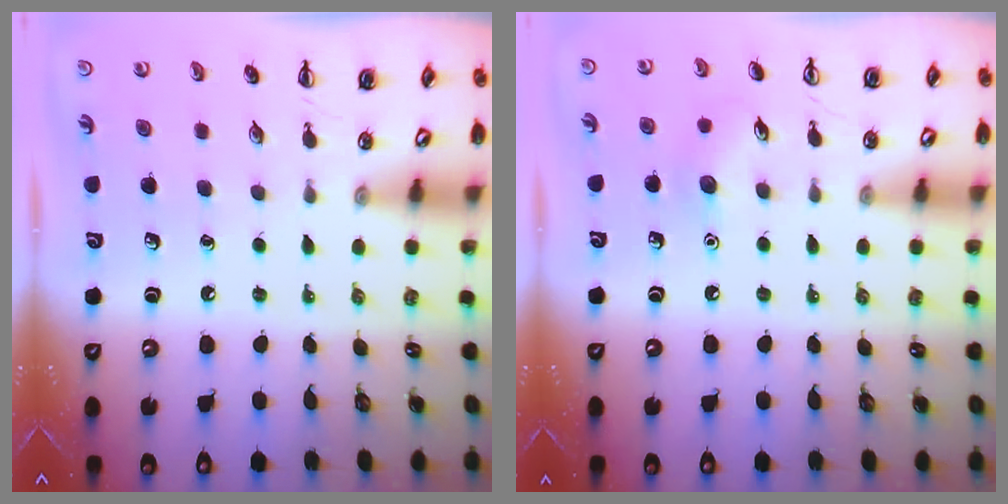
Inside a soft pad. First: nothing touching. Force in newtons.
{"total": 6.6, "press": 6.4, "slide": 1.5}